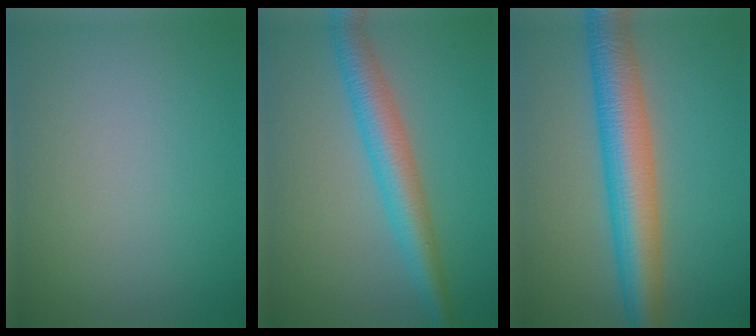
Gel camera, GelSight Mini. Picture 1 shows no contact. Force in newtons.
{"total": 4.9, "press": 4.9, "slide": 0.2}
{"total": 7.9, "press": 7.9, "slide": 0.3}